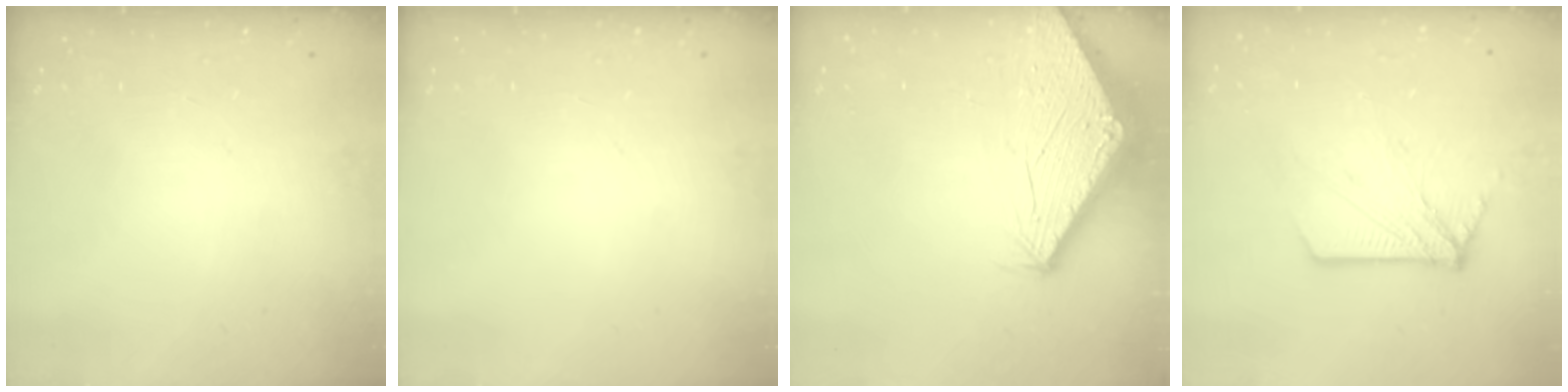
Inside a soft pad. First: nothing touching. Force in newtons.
{"total": 0.0}
{"total": 2.7, "press": 2.7, "slide": 0.1}
{"total": 10.0, "press": 10.0, "slide": 0.8}